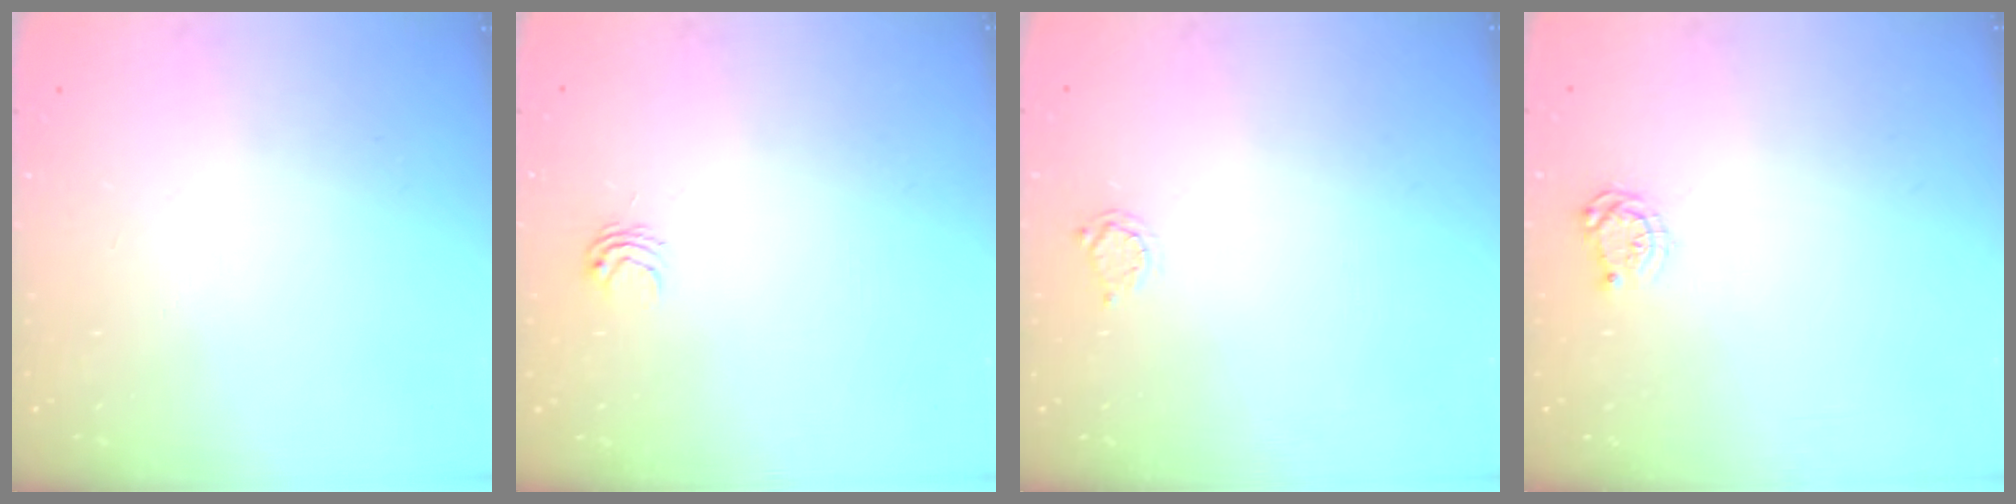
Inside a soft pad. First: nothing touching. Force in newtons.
{"total": 2.9, "press": 2.9, "slide": 0.2}
{"total": 2.5, "press": 2.5, "slide": 0.4}
{"total": 4.8, "press": 4.8, "slide": 0.6}